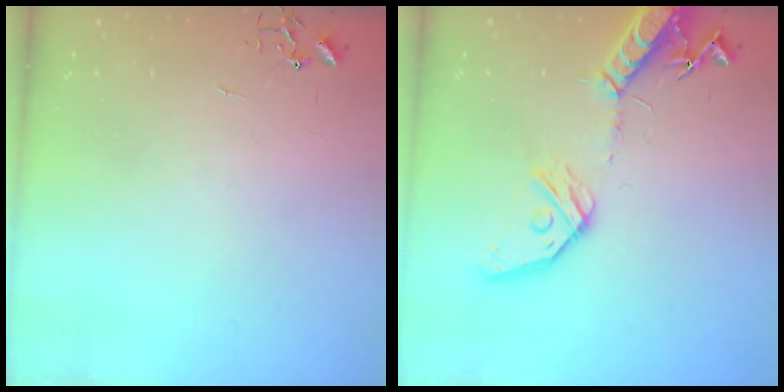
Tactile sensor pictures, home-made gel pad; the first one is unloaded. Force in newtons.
{"total": 16.6, "press": 16.2, "slide": 3.2}